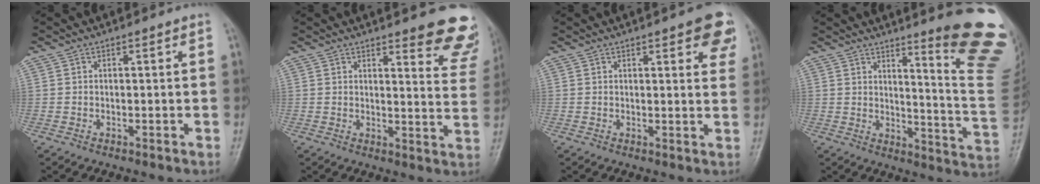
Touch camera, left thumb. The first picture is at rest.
{"total": 11.5, "force": [9.2, 3.0, 6.3], "torque": [-0.032, -0.061, 0.088]}
{"total": 7.9, "force": [4.3, 2.6, 6.2], "torque": [-0.048, -0.013, 0.046]}
{"total": 19.2, "force": [12.9, 1.9, 14.1], "torque": [-0.151, -0.118, 0.160]}